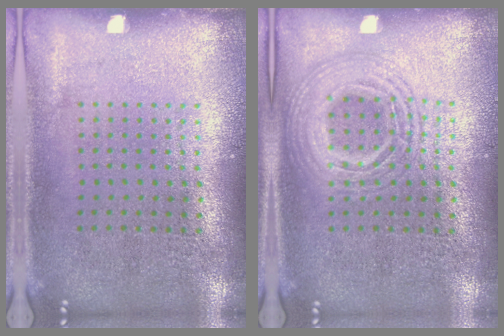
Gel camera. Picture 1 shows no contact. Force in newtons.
{"total": 2.8, "press": 2.8, "slide": 0.4}